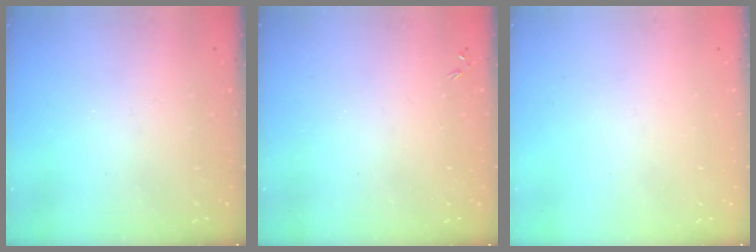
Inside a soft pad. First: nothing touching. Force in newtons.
{"total": 0.0}
{"total": 0.0}